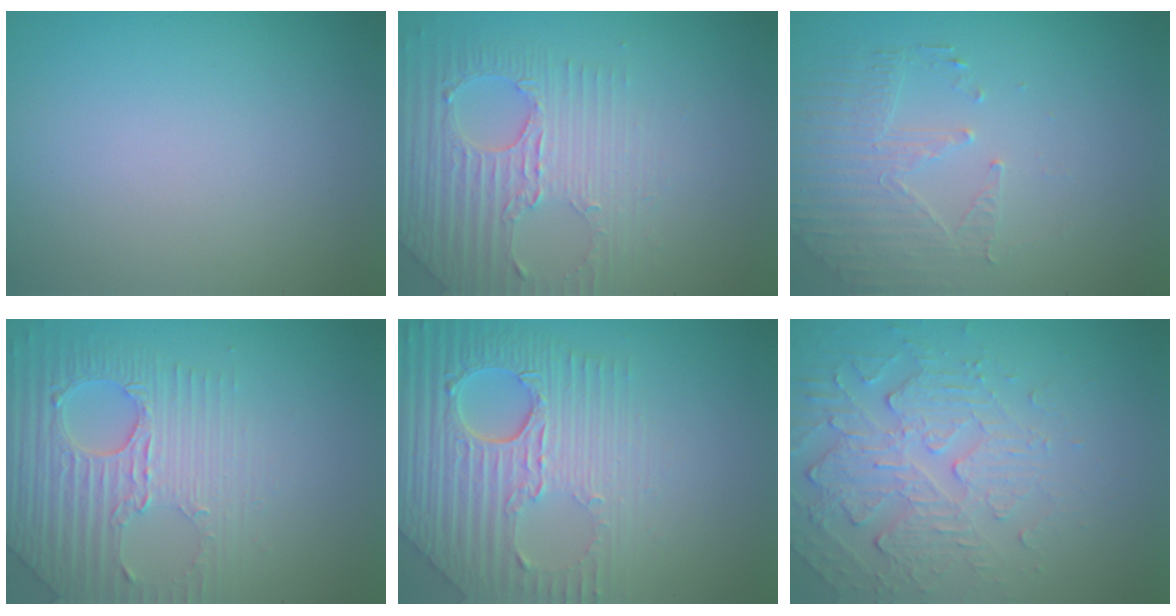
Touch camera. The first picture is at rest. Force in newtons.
{"total": 4.0, "press": 3.8, "slide": 1.1}
{"total": 2.2, "press": 1.8, "slide": 1.2}
{"total": 4.5, "press": 4.3, "slide": 1.3}
{"total": 9.1, "press": 6.2, "slide": 6.7}
{"total": 5.0, "press": 3.6, "slide": 3.5}